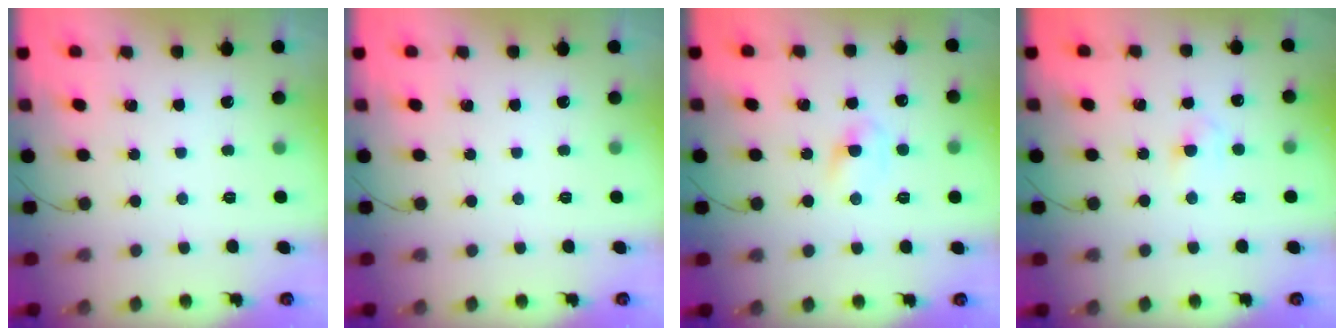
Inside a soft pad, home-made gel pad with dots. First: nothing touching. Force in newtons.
{"total": 0.0}
{"total": 4.0, "press": 3.7, "slide": 1.5}
{"total": 3.3, "press": 3.1, "slide": 1.1}